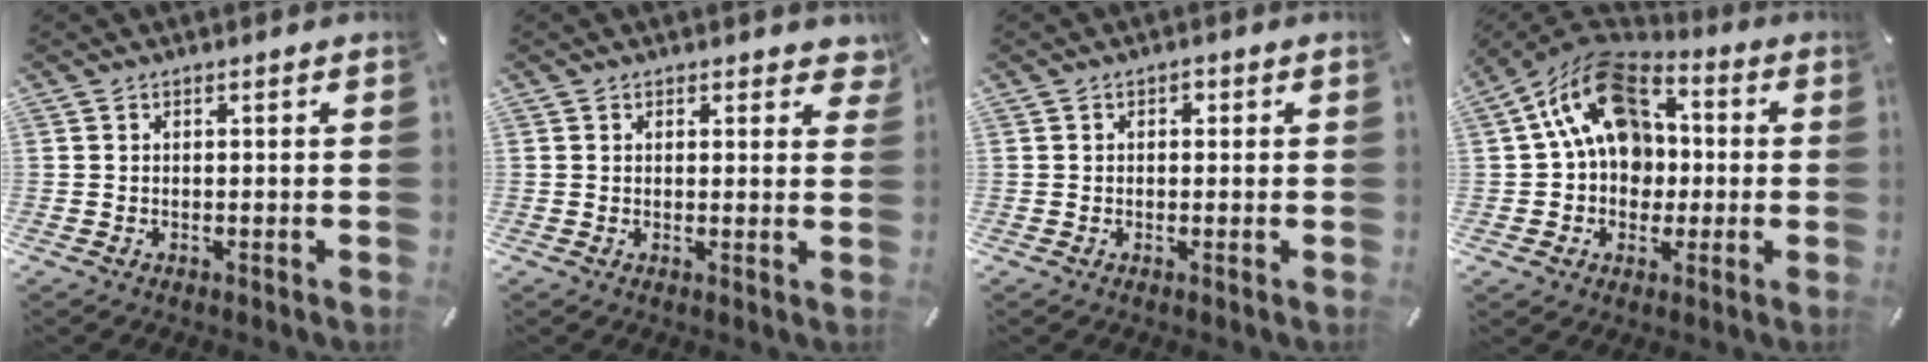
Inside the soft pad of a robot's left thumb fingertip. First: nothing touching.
{"total": 2.2, "force": [1.4, 1.4, 0.9], "torque": [0.002, -0.003, 0.020]}
{"total": 1.2, "force": [0.1, 1.1, 0.5], "torque": [-0.004, 0.004, -0.002]}
{"total": 17.1, "force": [3.6, 13.4, 10.0], "torque": [-0.177, -0.008, 0.068]}